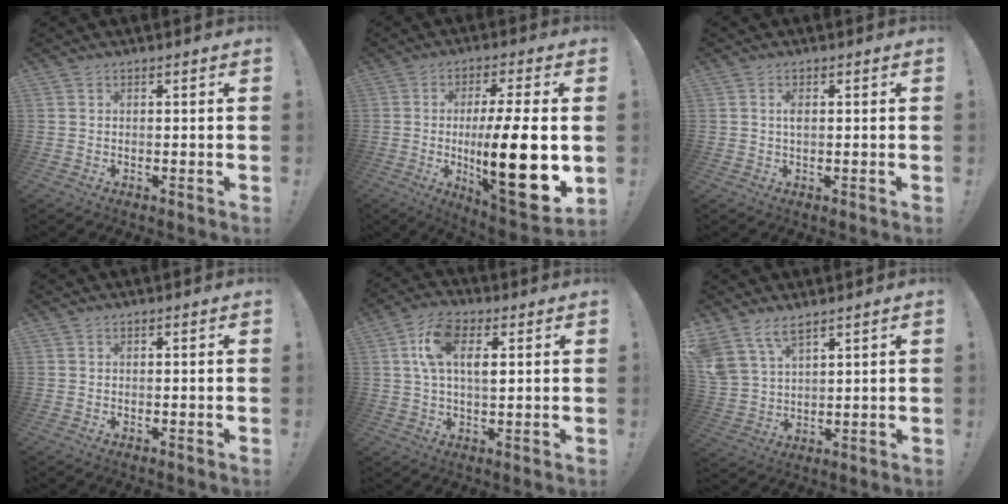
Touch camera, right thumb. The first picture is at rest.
{"total": 21.7, "force": [-2.0, 4.7, 21.1], "torque": [-0.351, -0.015, -0.031]}
{"total": 1.7, "force": [0.2, 0.6, 1.5], "torque": [-0.026, 0.003, -0.001]}
{"total": 0.0}
{"total": 10.6, "force": [3.1, 5.7, 8.4], "torque": [-0.146, 0.005, 0.056]}
{"total": 7.6, "force": [5.8, 3.0, 3.8], "torque": [-0.084, -0.024, 0.118]}